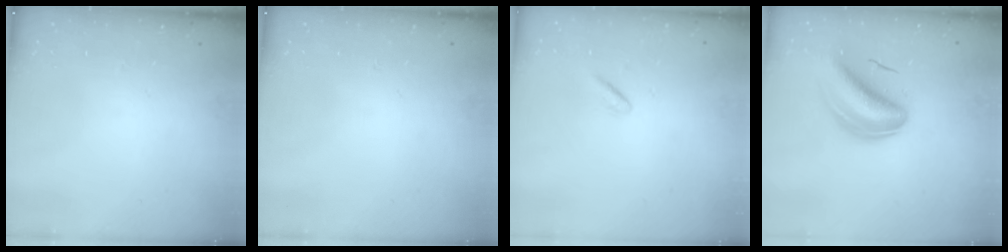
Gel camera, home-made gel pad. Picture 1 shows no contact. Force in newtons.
{"total": 0.0}
{"total": 0.9, "press": 0.7, "slide": 0.6}
{"total": 9.2, "press": 8.8, "slide": 2.9}